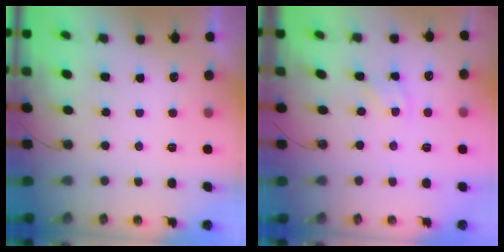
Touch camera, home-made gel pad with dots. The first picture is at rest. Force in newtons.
{"total": 2.9, "press": 2.9, "slide": 0.3}